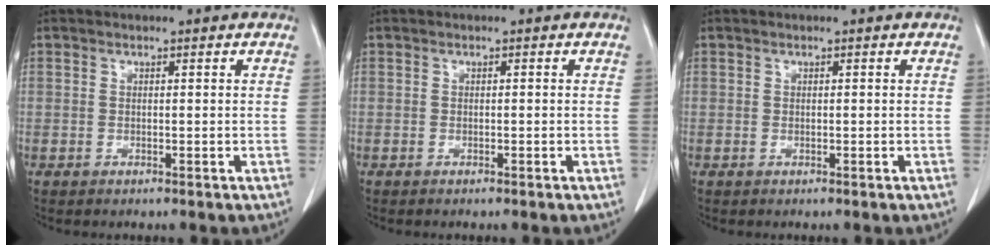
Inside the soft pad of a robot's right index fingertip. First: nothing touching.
{"total": 0.6, "force": [-0.5, 0.0, 0.4], "torque": [-0.008, 0.000, -0.006]}
{"total": 0.0}